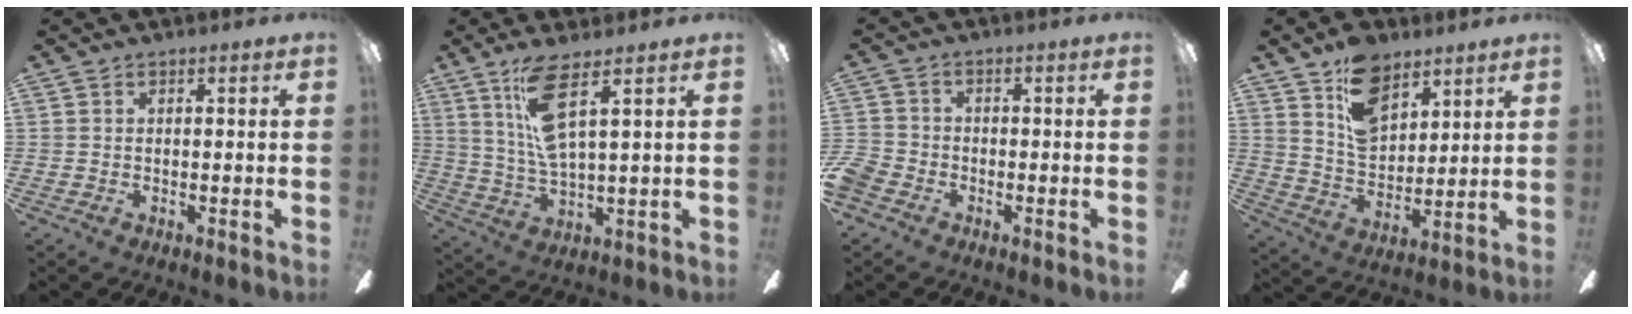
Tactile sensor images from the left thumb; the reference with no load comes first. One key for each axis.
{"total": 12.1, "fx": 6.5, "fy": 3.2, "fz": 9.7, "tx": -0.203, "ty": -0.020, "tz": 0.114}
{"total": 4.5, "fx": -2.5, "fy": 3.3, "fz": 1.6, "tx": -0.042, "ty": 0.012, "tz": -0.049}
{"total": 13.4, "fx": 8.4, "fy": 8.1, "fz": 6.5, "tx": -0.106, "ty": -0.039, "tz": 0.158}